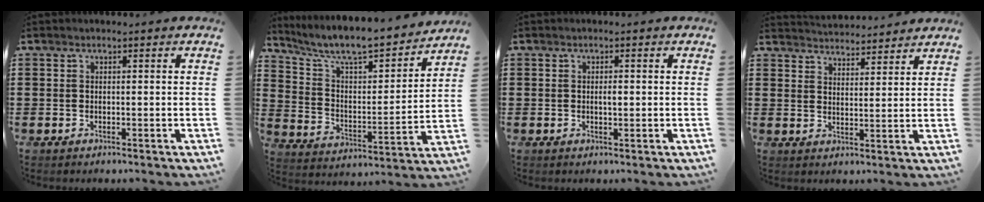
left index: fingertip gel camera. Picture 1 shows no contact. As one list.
[{"total": 8.3, "force": [7.4, 1.2, 3.6], "torque": [-0.095, -0.056, 0.121]}, {"total": 1.3, "force": [0.1, 0.4, 1.2], "torque": [-0.024, 0.002, 0.000]}, {"total": 3.5, "force": [3.5, -0.1, -0.2], "torque": [-0.007, -0.019, 0.062]}]